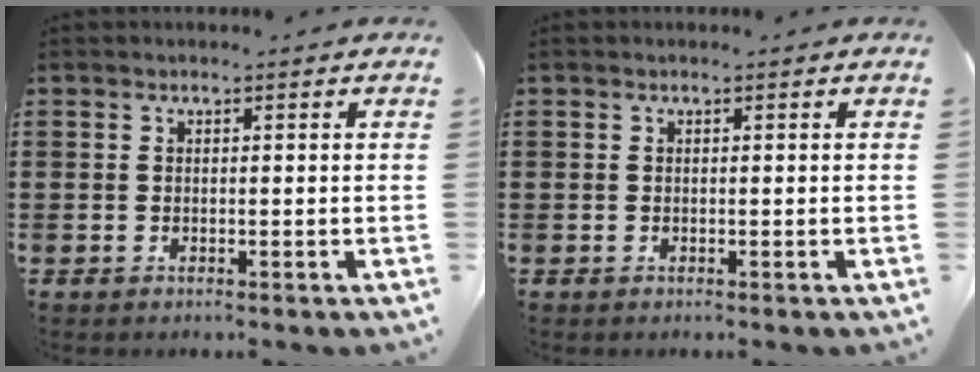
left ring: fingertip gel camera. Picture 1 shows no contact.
{"total": 0.0}